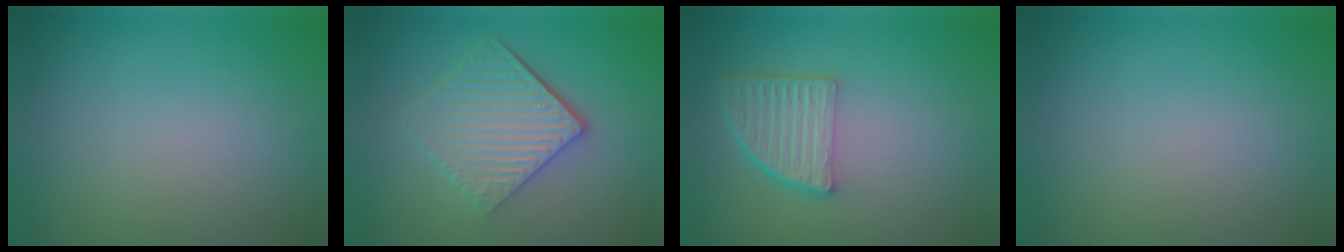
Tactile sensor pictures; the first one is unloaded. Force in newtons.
{"total": 5.5, "press": 3.9, "slide": 3.8}
{"total": 5.1, "press": 3.8, "slide": 3.5}
{"total": 0.0}